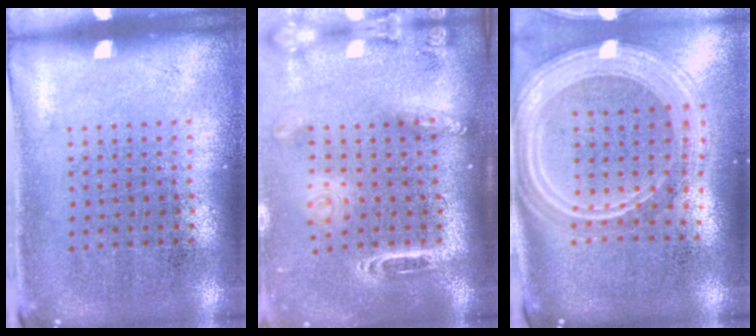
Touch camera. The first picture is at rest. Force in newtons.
{"total": 2.5, "press": 1.8, "slide": 1.7}
{"total": 3.0, "press": 2.4, "slide": 1.7}